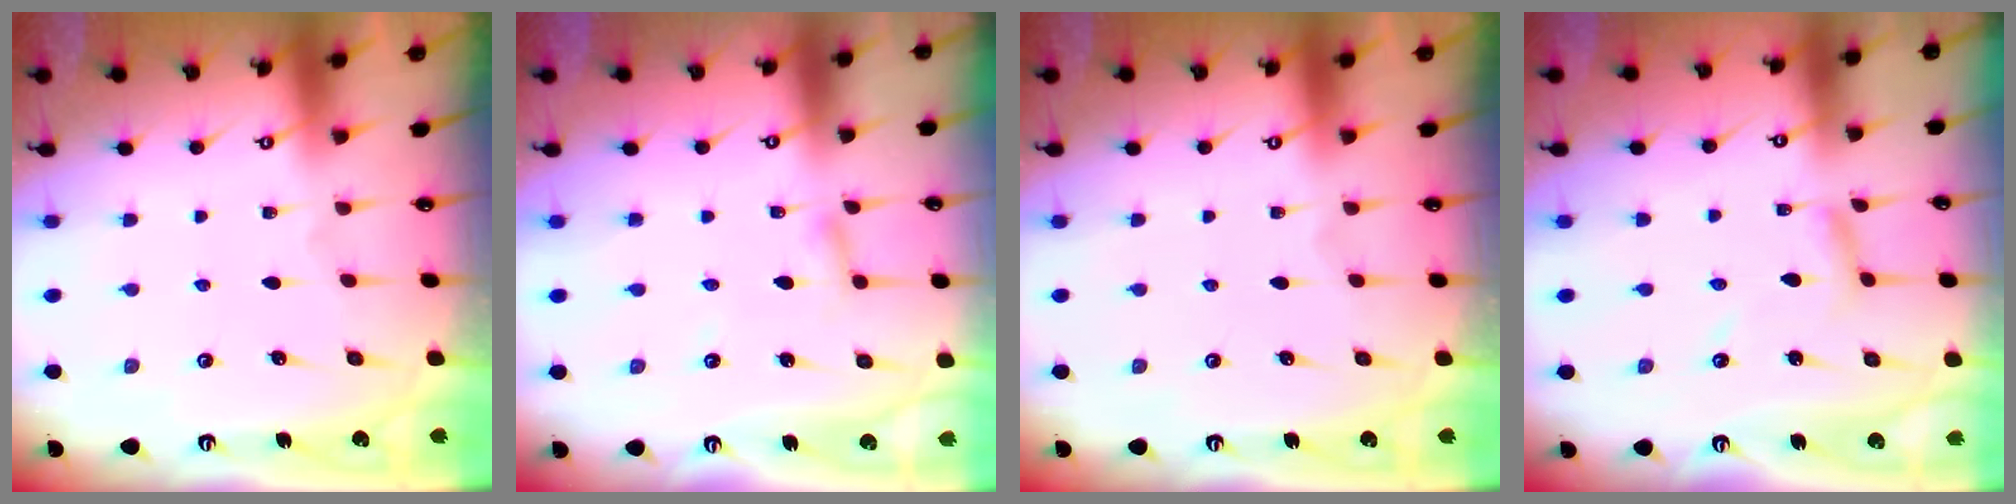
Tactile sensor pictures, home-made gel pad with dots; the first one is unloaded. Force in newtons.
{"total": 2.7, "press": 2.7, "slide": 0.3}
{"total": 0.0}
{"total": 5.6, "press": 5.6, "slide": 0.4}